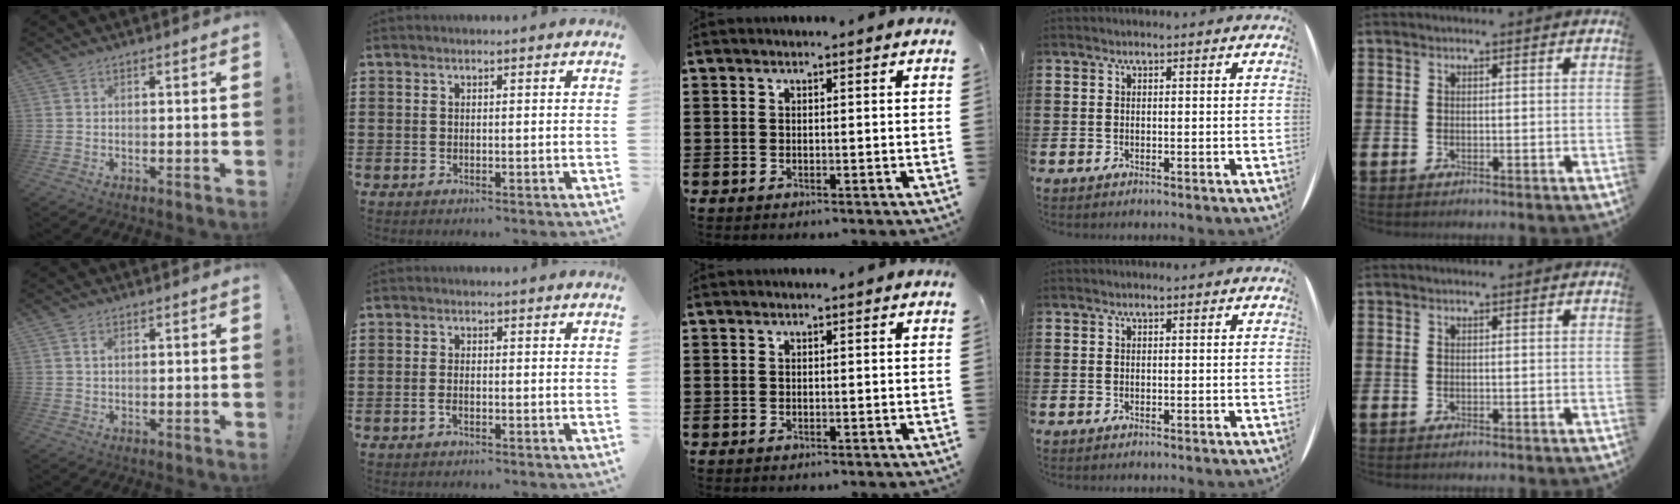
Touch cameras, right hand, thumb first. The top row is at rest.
{"thumb": {"total": 1.4, "force": [0.7, 0.7, 0.9], "torque": [-0.009, -0.003, 0.011]}, "index": {"total": 1.4, "force": [-0.6, 0.5, 1.1], "torque": [-0.024, -0.004, -0.009]}}